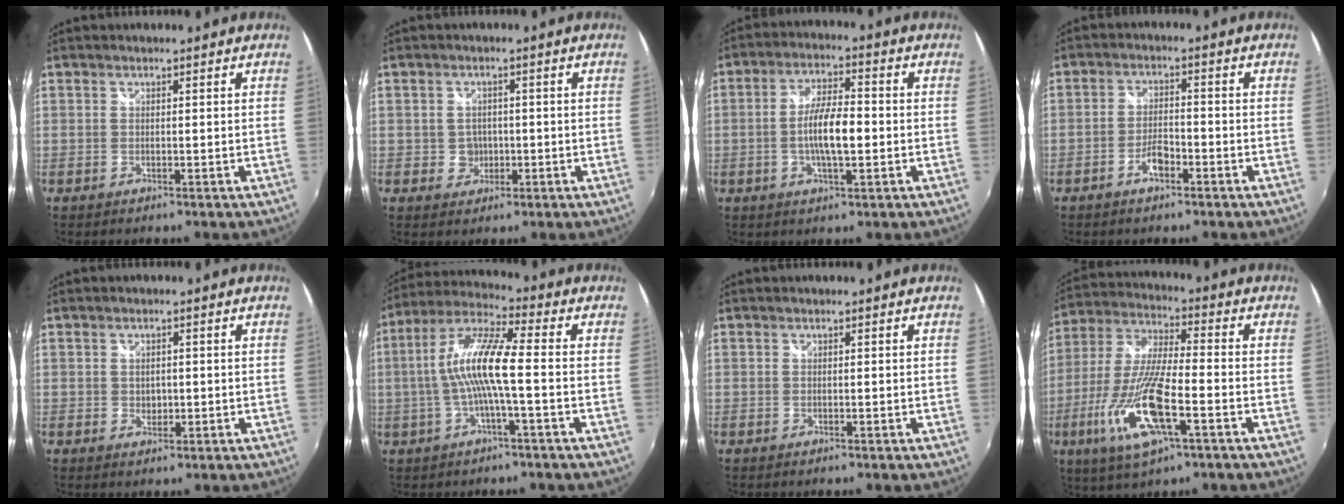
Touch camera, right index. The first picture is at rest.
{"total": 3.3, "force": [-0.5, 3.2, 0.7], "torque": [-0.015, 0.006, -0.005]}
{"total": 8.4, "force": [-1.3, 2.4, 7.9], "torque": [-0.149, 0.003, -0.023]}
{"total": 4.1, "force": [-2.5, 1.6, 2.9], "torque": [-0.065, 0.005, -0.043]}
{"total": 2.3, "force": [-0.1, 1.9, 1.4], "torque": [-0.021, 0.000, -0.001]}
{"total": 11.3, "force": [-1.2, 1.3, 11.2], "torque": [-0.222, 0.014, -0.024]}
{"total": 0.0}
{"total": 16.9, "force": [-6.3, 4.4, 15.1], "torque": [-0.320, -0.022, -0.124]}